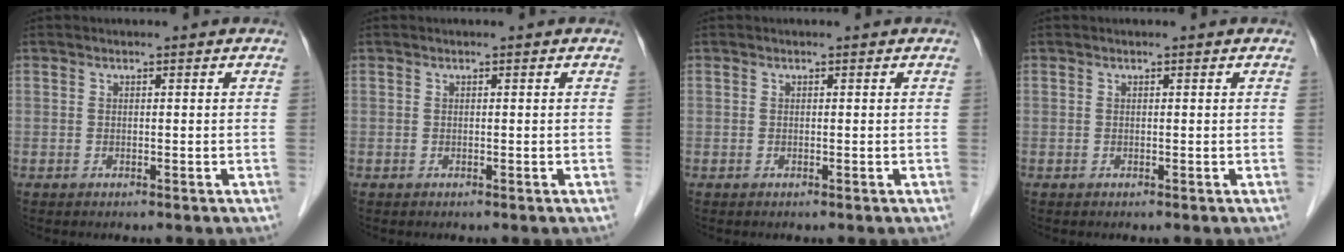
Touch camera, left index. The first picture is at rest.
{"total": 0.0}
{"total": 0.0}
{"total": 0.0}